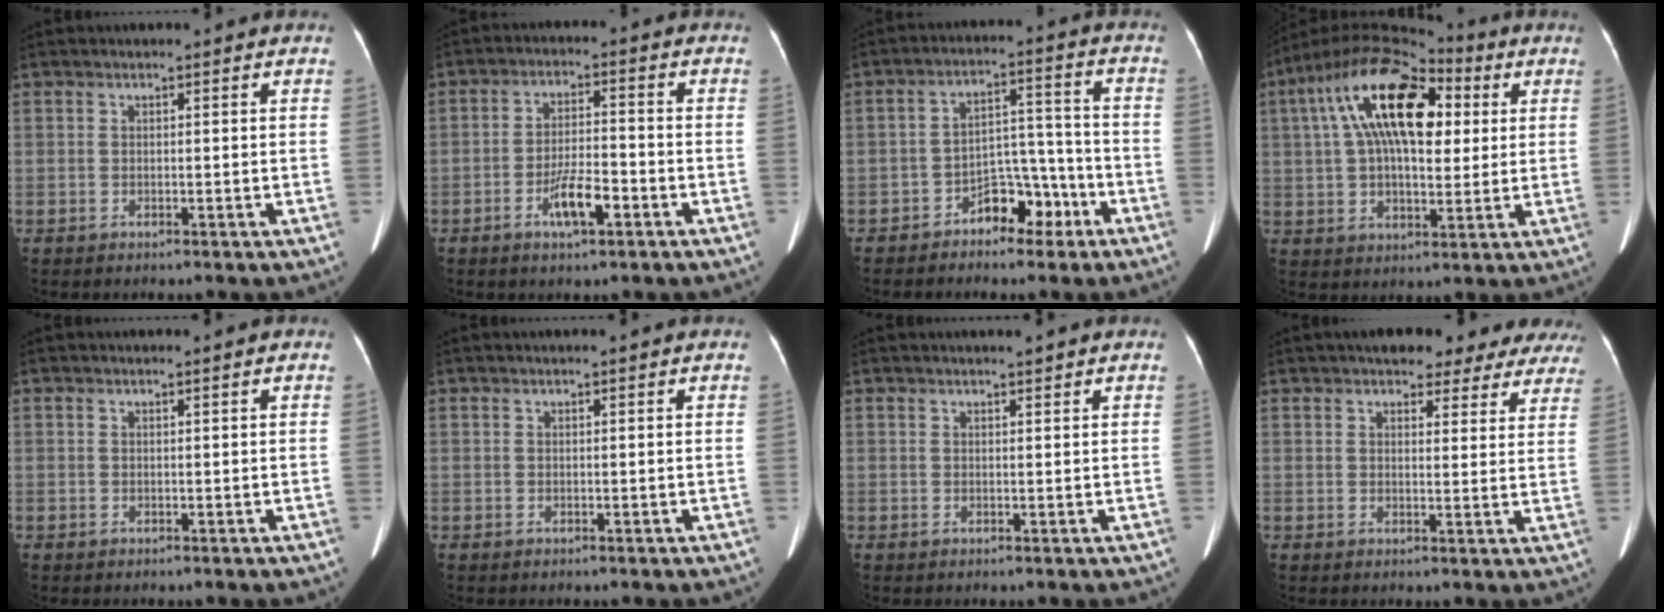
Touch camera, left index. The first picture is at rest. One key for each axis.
{"total": 5.9, "fx": -3.0, "fy": 1.4, "fz": 4.8, "tx": -0.096, "ty": 0.000, "tz": -0.054}
{"total": 7.0, "fx": -4.6, "fy": 3.7, "fz": 3.8, "tx": -0.057, "ty": 0.034, "tz": -0.072}
{"total": 18.3, "fx": 5.4, "fy": 8.5, "fz": 15.4, "tx": -0.301, "ty": 0.055, "tz": 0.087}
{"total": 0.0}
{"total": 0.0}
{"total": 0.9, "fx": 0.8, "fy": 0.0, "fz": 0.5, "tx": -0.009, "ty": 0.002, "tz": 0.014}
{"total": 15.5, "fx": 13.5, "fy": 5.3, "fz": 5.5, "tx": -0.038, "ty": 0.009, "tz": 0.139}